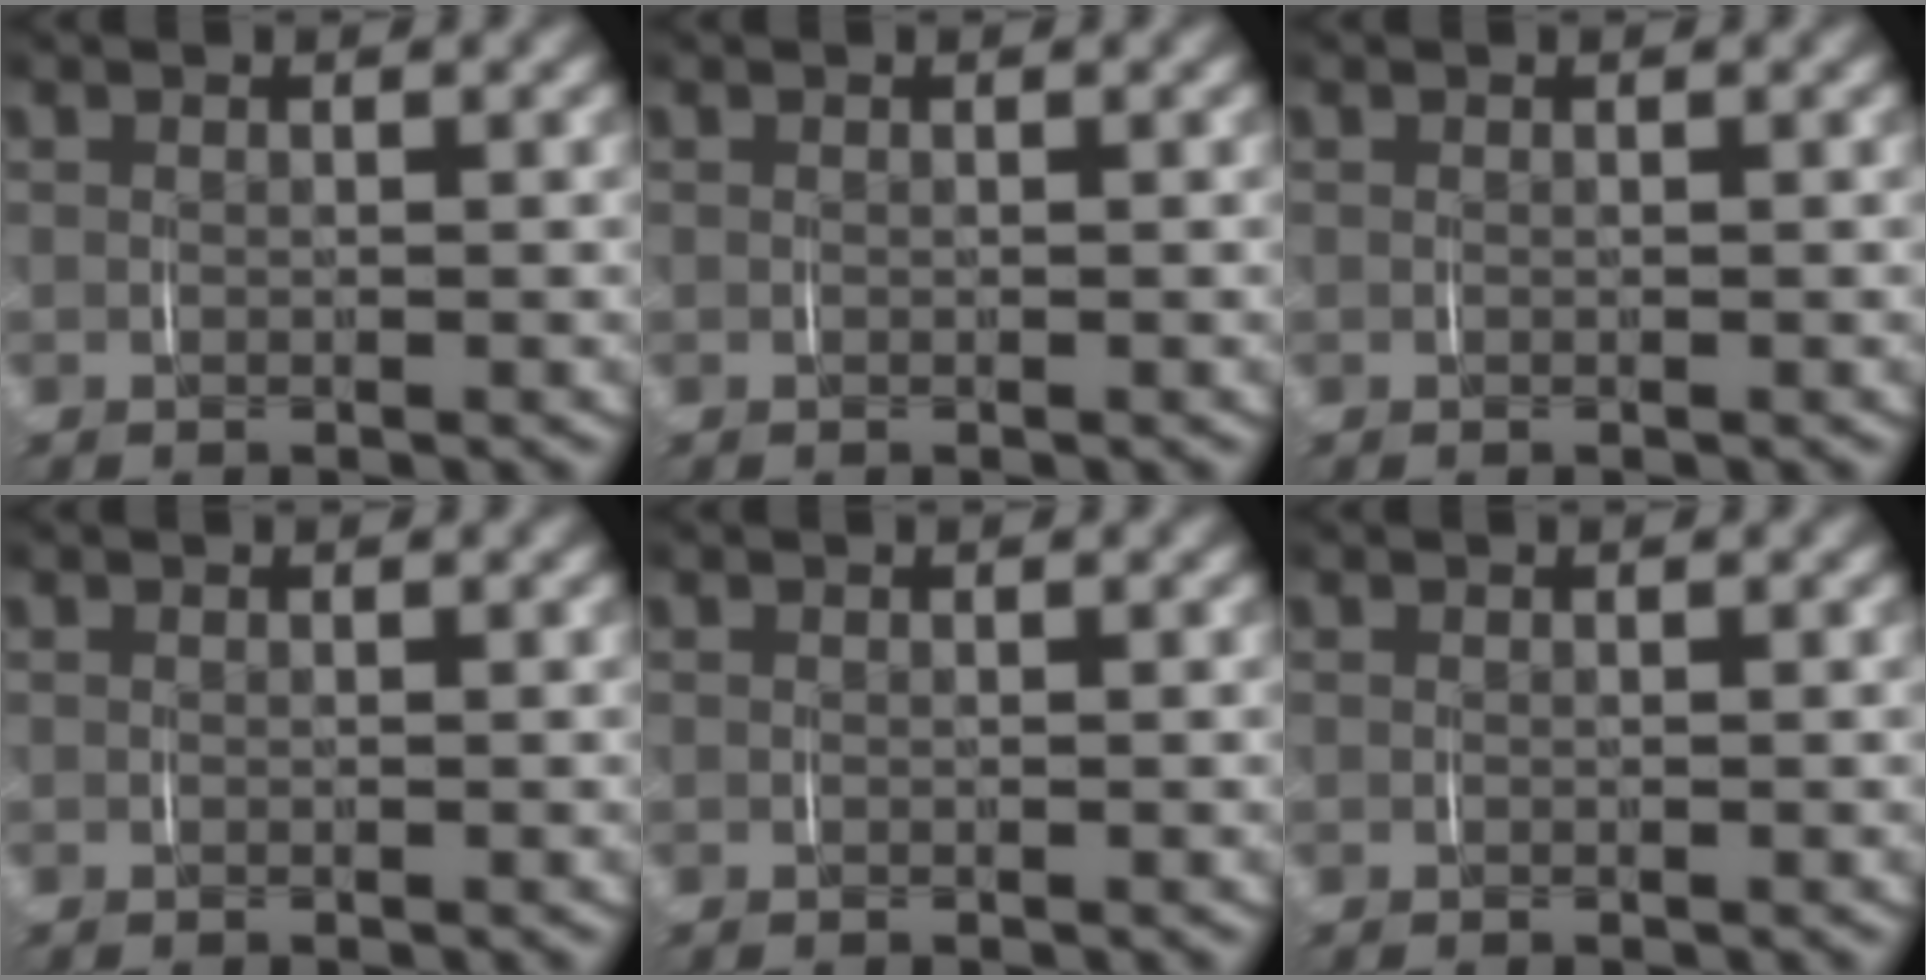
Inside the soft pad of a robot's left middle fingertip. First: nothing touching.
{"total": 0.0}
{"total": 0.0}
{"total": 0.0}
{"total": 0.0}
{"total": 0.0}